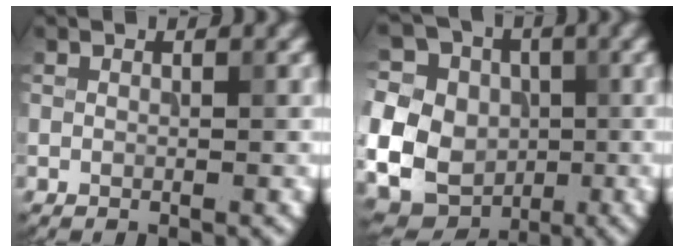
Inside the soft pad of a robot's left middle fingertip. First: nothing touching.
{"total": 18.2, "force": [-1.2, 16.9, 6.8], "torque": [-0.169, 0.006, -0.052]}